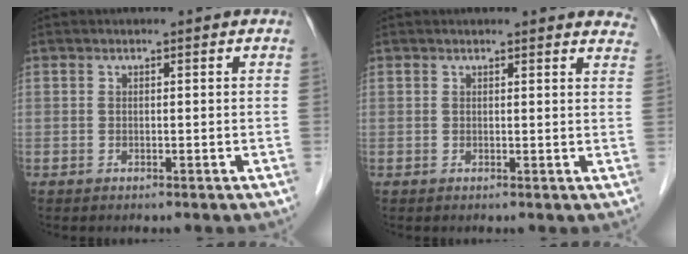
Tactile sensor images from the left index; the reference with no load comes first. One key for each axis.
{"total": 9.7, "fx": 9.2, "fy": 2.4, "fz": 1.7, "tx": 0.024, "ty": -0.011, "tz": 0.073}